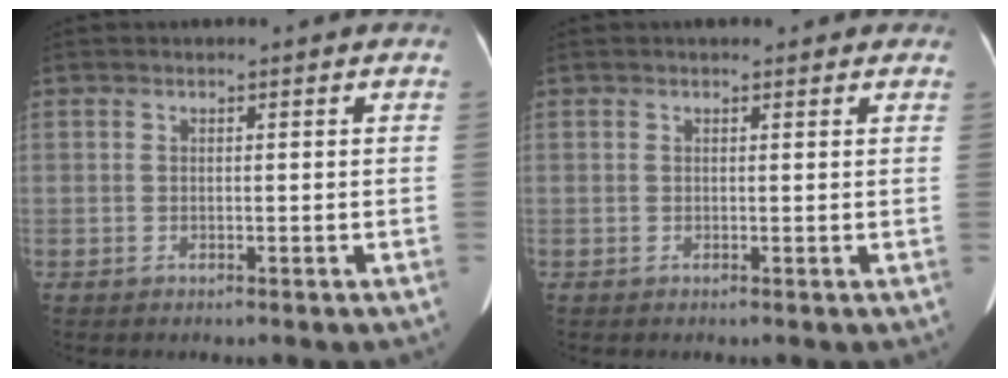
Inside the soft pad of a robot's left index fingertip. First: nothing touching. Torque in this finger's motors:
{"motor_torque": [0.34, -0.60, 0.04, 0.06]}